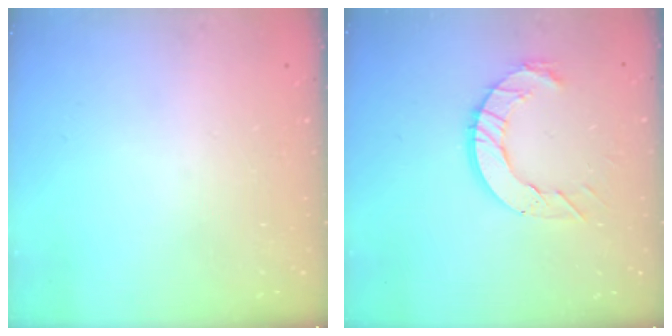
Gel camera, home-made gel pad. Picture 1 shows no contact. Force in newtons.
{"total": 9.8, "press": 9.7, "slide": 1.1}